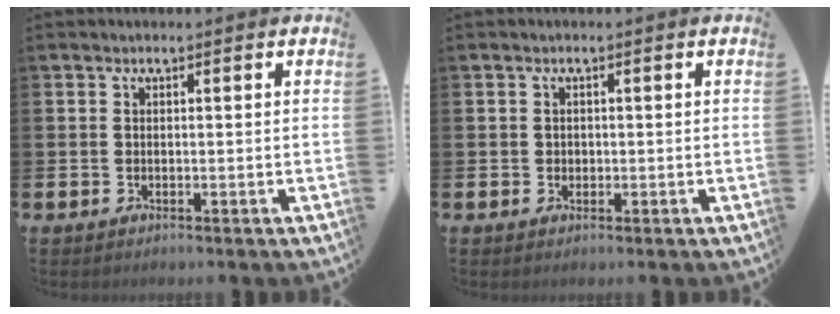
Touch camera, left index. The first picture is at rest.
{"total": 0.8, "force": [0.2, 0.8, 0.3], "torque": [0.001, 0.004, 0.001]}